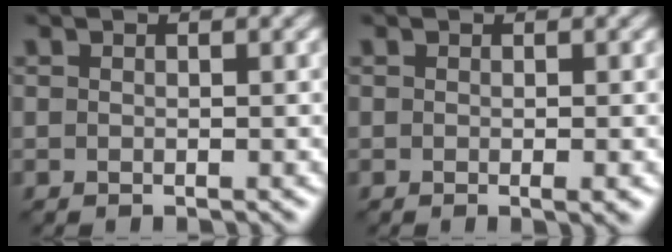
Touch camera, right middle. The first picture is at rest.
{"total": 1.1, "force": [-0.2, 0.2, 1.0], "torque": [-0.013, -0.004, -0.004]}